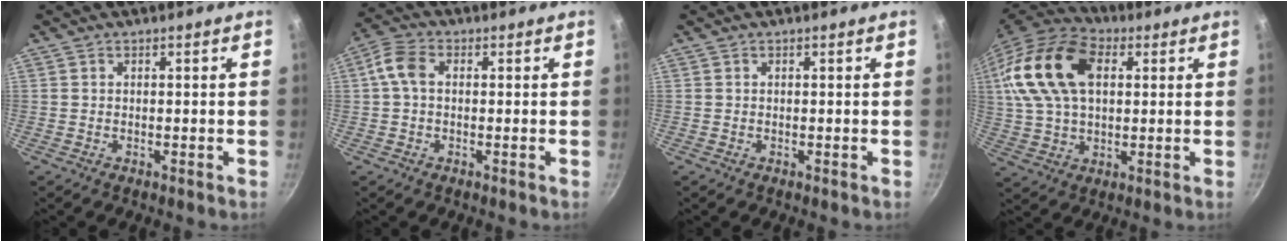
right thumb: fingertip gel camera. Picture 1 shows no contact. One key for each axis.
{"total": 5.2, "fx": 0.3, "fy": 3.5, "fz": 3.8, "tx": -0.084, "ty": 0.015, "tz": -0.003}
{"total": 0.0}
{"total": 20.7, "fx": 5.3, "fy": 12.8, "fz": 15.3, "tx": -0.289, "ty": 0.017, "tz": 0.090}